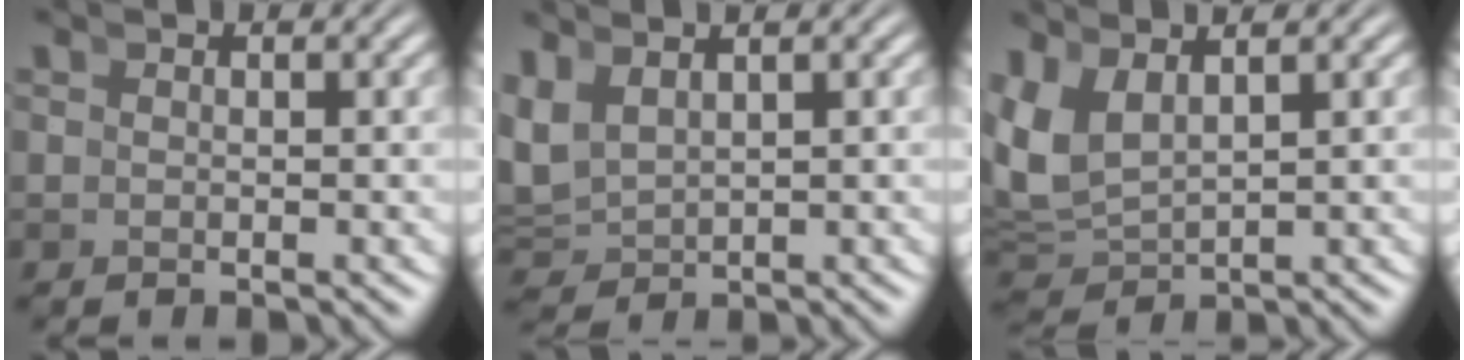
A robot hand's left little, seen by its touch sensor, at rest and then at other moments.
{"total": 4.2, "force": [0.9, 3.5, 2.1], "torque": [-0.075, -0.013, 0.028]}
{"total": 6.9, "force": [0.9, 5.7, 3.7], "torque": [-0.121, -0.017, 0.027]}